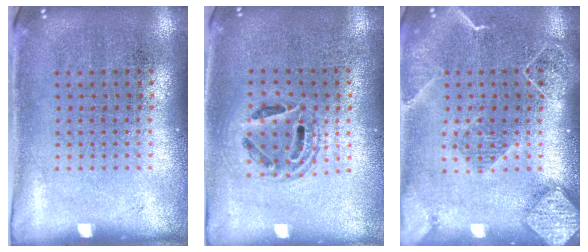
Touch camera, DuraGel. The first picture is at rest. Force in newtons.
{"total": 1.5, "press": 1.3, "slide": 0.7}
{"total": 2.2, "press": 1.9, "slide": 1.1}